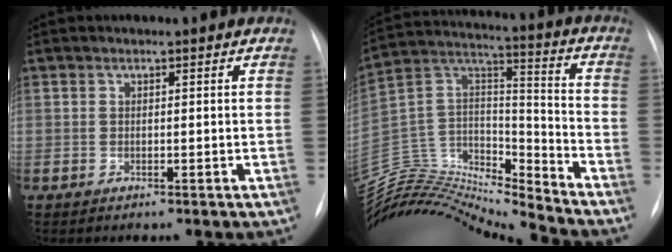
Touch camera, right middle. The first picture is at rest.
{"total": 23.0, "force": [-22.3, 1.5, 5.4], "torque": [-0.114, 0.047, -0.382]}